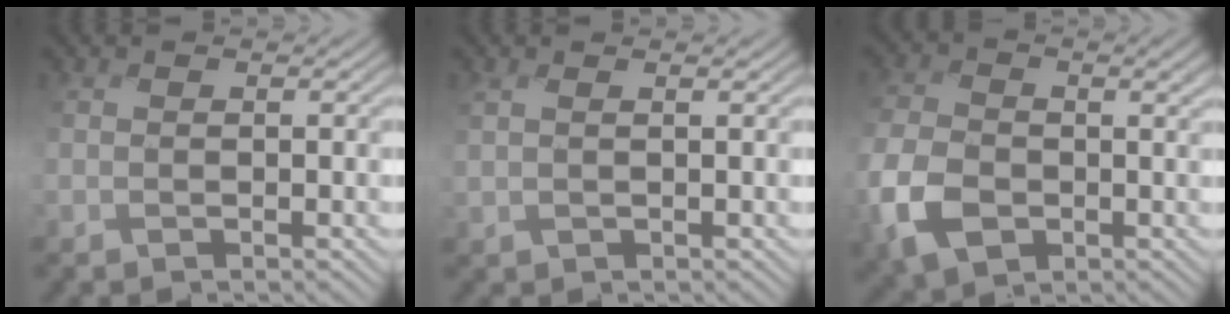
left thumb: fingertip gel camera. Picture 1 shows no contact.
{"total": 1.1, "force": [0.6, 0.1, 1.0], "torque": [-0.027, 0.003, 0.016]}
{"total": 8.7, "force": [-3.0, 5.8, 5.8], "torque": [-0.159, -0.017, -0.068]}